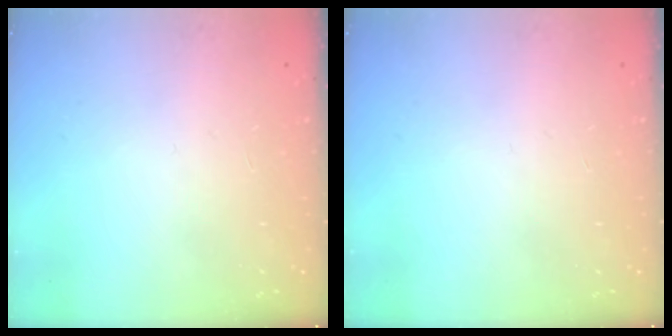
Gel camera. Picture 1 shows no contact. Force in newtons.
{"total": 0.0}